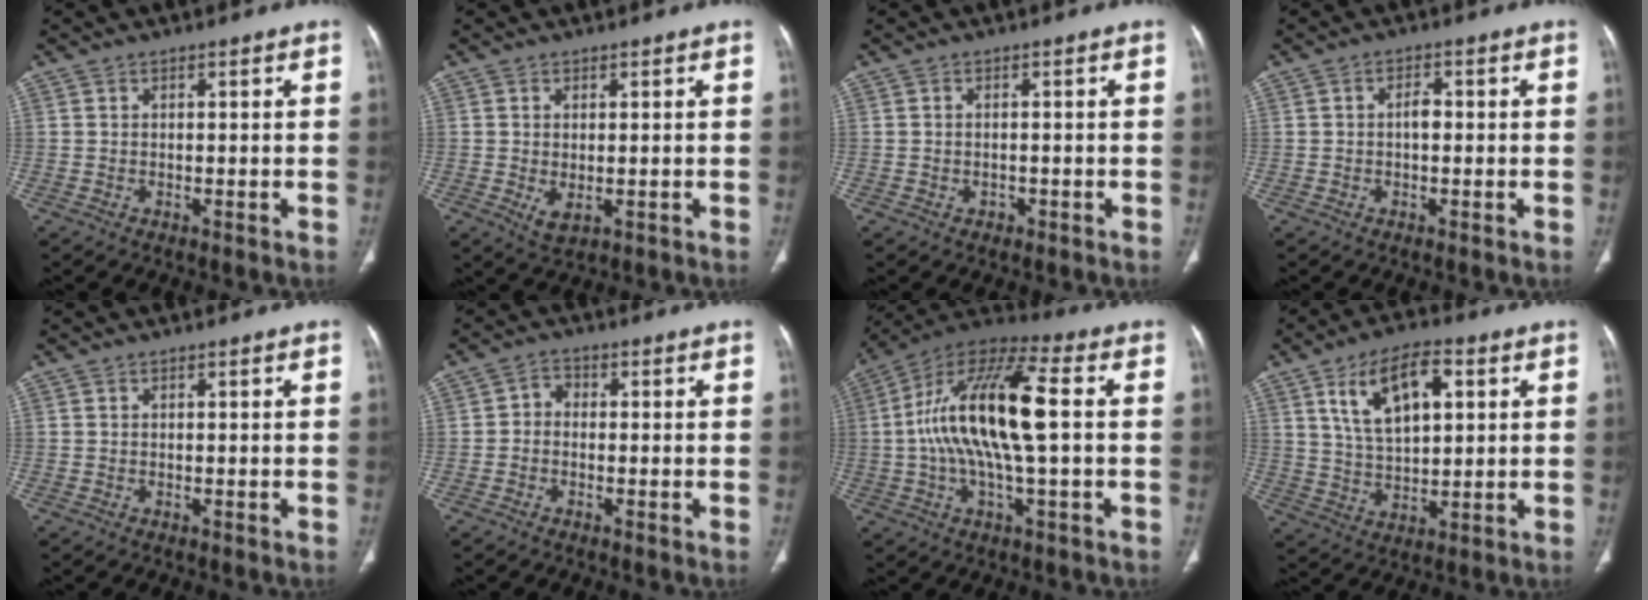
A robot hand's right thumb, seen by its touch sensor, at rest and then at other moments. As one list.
[{"total": 3.1, "force": [-0.5, 1.6, 2.6], "torque": [-0.044, -0.006, 0.004]}, {"total": 0.9, "force": [-0.4, 0.7, 0.4], "torque": [-0.004, 0.004, -0.002]}, {"total": 2.1, "force": [-0.1, 1.2, 1.7], "torque": [-0.023, 0.005, -0.004]}, {"total": 0.0}, {"total": 2.3, "force": [-0.5, 1.8, 1.3], "torque": [-0.012, 0.013, -0.020]}, {"total": 18.6, "force": [0.9, 5.8, 17.6], "torque": [-0.348, 0.034, 0.009]}, {"total": 12.7, "force": [4.6, 6.5, 9.9], "torque": [-0.157, -0.007, 0.086]}]